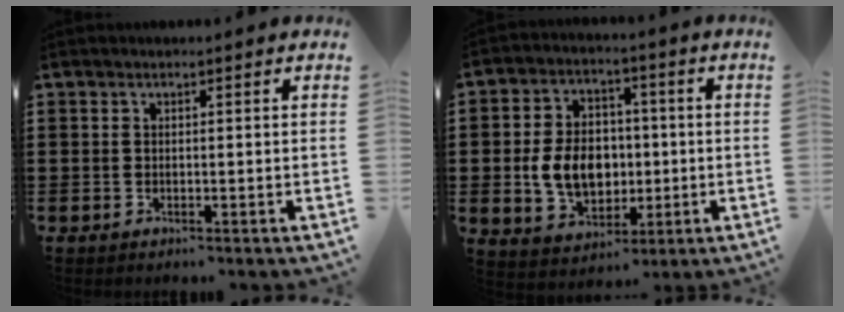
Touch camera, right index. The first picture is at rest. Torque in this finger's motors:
{"motor_torque": [1.54, -0.60, 0.39, 0.21]}